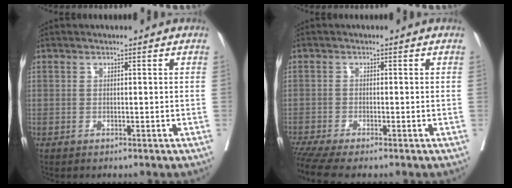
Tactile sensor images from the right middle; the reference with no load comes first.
{"total": 5.1, "force": [-4.3, 0.0, 2.7], "torque": [-0.047, -0.011, -0.077]}